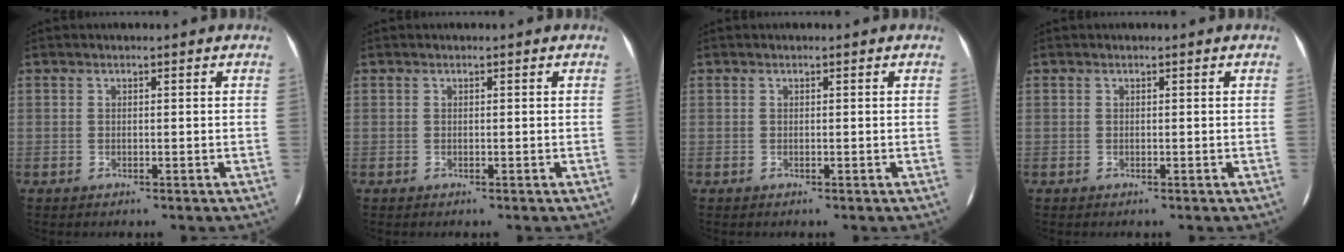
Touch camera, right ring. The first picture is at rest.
{"total": 0.0}
{"total": 0.0}
{"total": 0.0}